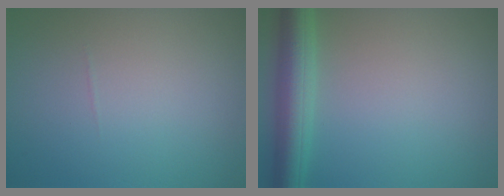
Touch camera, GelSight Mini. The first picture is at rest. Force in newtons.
{"total": 5.1, "press": 5.1, "slide": 0.3}